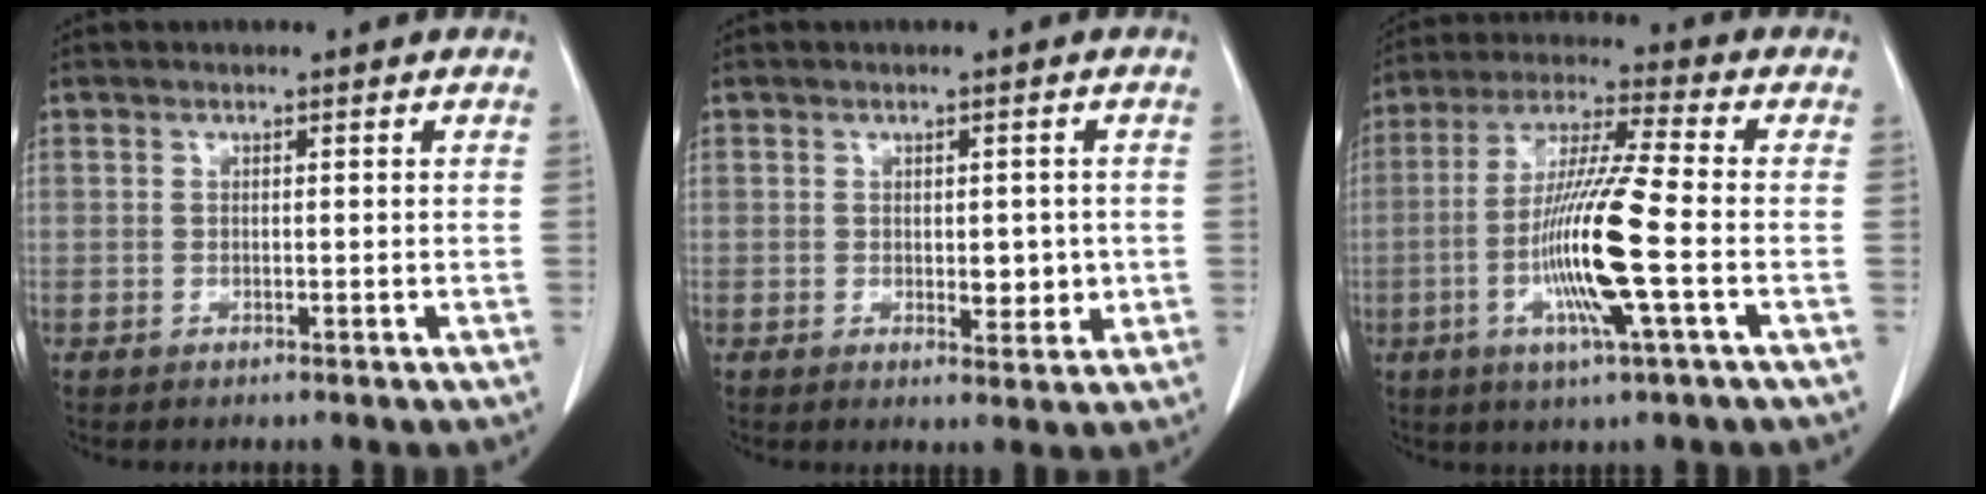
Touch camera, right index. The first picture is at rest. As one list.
[{"total": 3.8, "force": [-0.2, 2.0, 3.2], "torque": [-0.035, -0.004, 0.005]}, {"total": 13.6, "force": [-3.2, -0.2, 13.2], "torque": [-0.266, -0.011, -0.068]}]